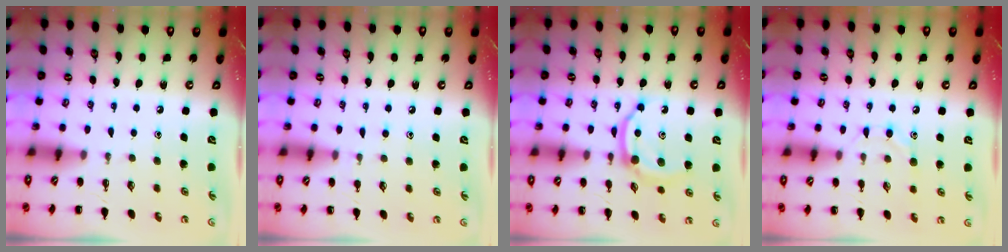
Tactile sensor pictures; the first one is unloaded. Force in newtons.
{"total": 5.9, "press": 5.6, "slide": 1.9}
{"total": 7.9, "press": 7.8, "slide": 0.9}
{"total": 6.9, "press": 6.7, "slide": 1.3}